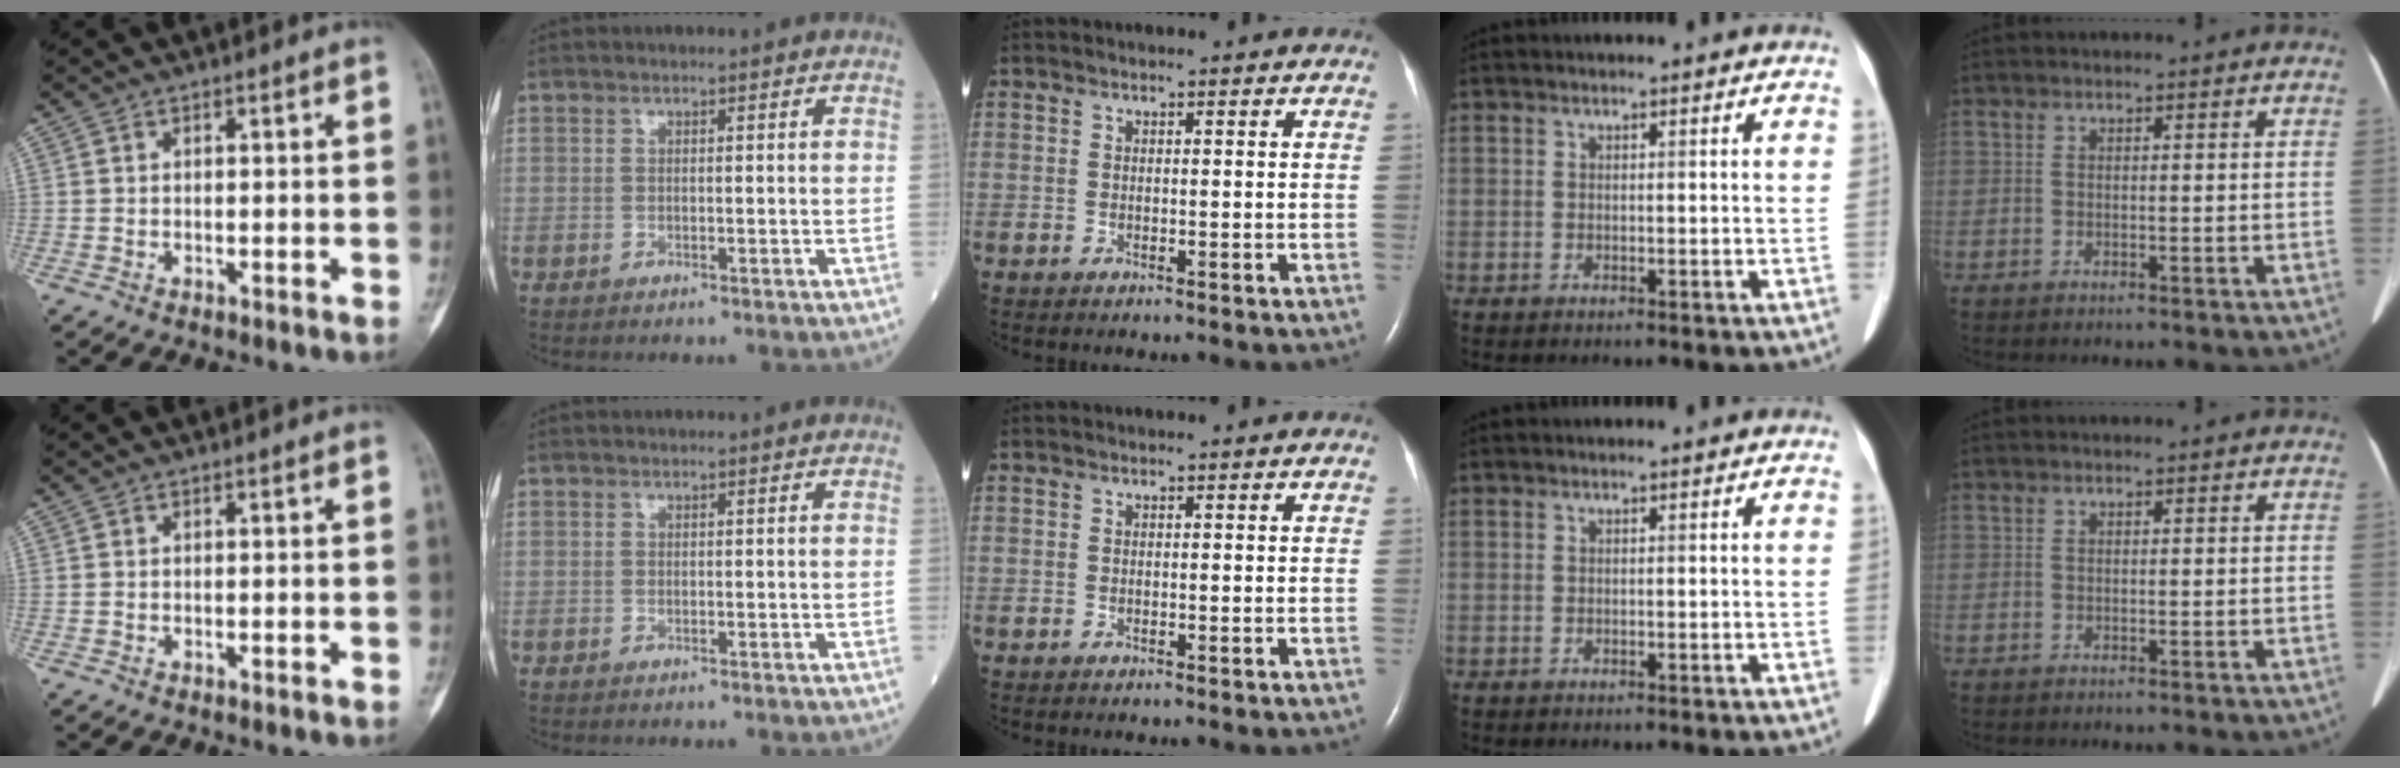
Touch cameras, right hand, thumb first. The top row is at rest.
{}